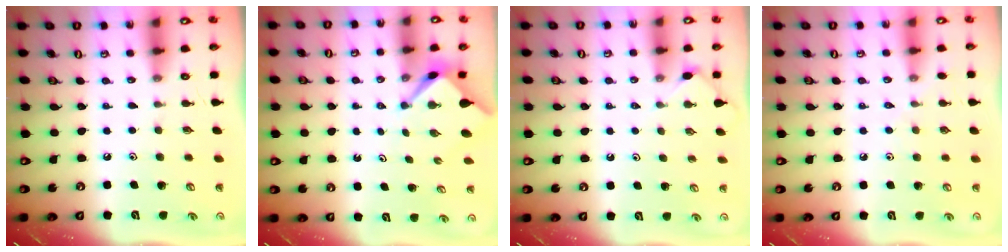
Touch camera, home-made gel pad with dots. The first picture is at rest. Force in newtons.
{"total": 3.0, "press": 3.0, "slide": 0.3}
{"total": 2.6, "press": 2.6, "slide": 0.5}
{"total": 4.4, "press": 4.4, "slide": 0.7}